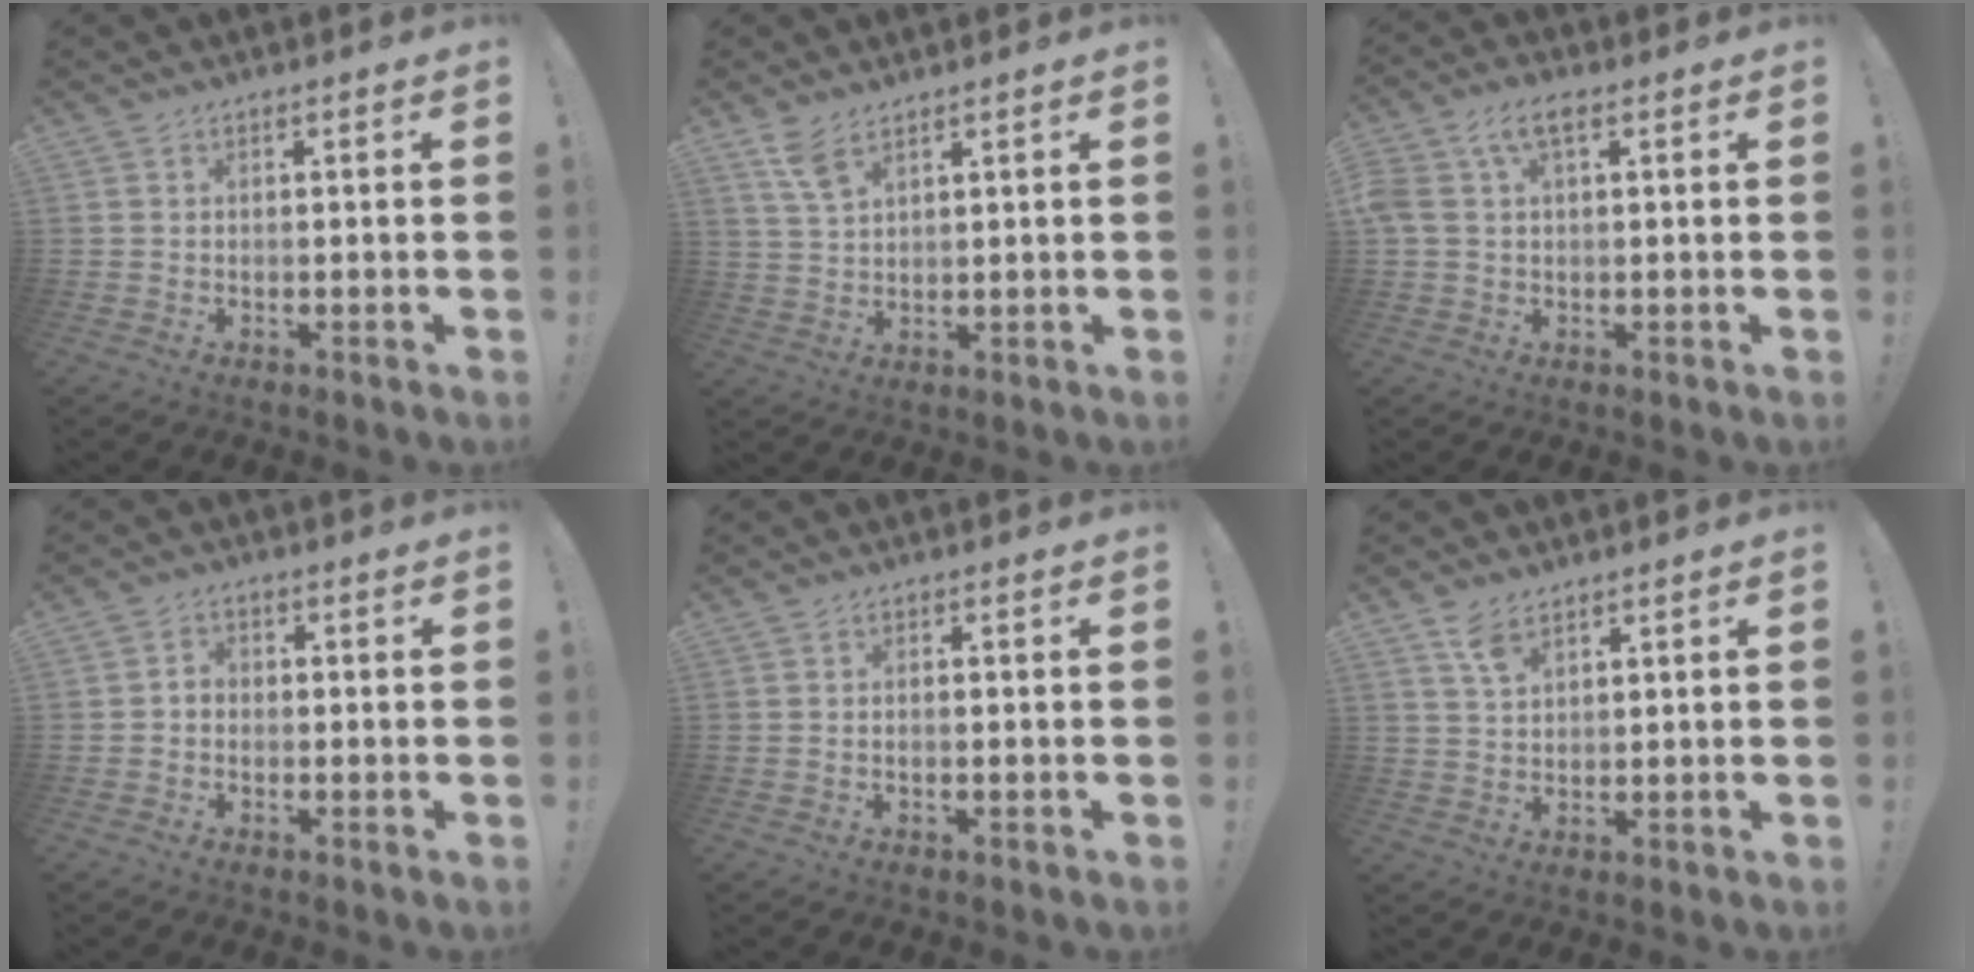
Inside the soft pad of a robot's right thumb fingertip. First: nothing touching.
{"total": 5.7, "force": [4.0, 1.8, 3.6], "torque": [-0.063, -0.021, 0.074]}
{"total": 6.9, "force": [2.5, 3.5, 5.4], "torque": [-0.112, 0.011, 0.049]}
{"total": 2.2, "force": [-1.3, 1.5, 1.1], "torque": [-0.016, 0.010, -0.023]}
{"total": 0.8, "force": [-0.4, 0.2, 0.6], "torque": [-0.012, 0.001, -0.008]}
{"total": 4.8, "force": [3.3, 1.9, 2.9], "torque": [-0.048, -0.019, 0.059]}